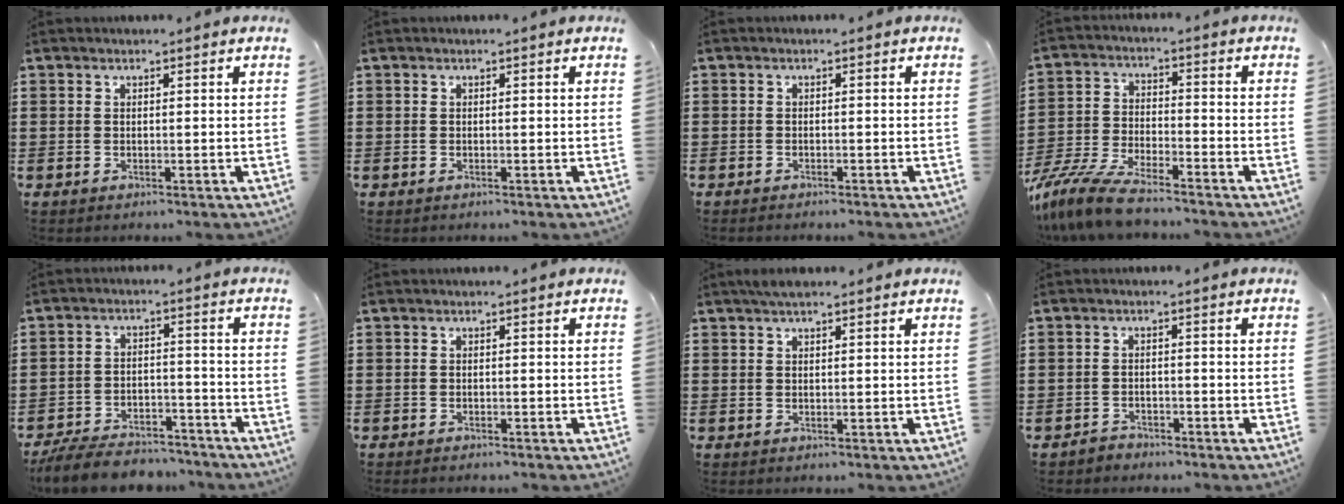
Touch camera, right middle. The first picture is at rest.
{"total": 0.0}
{"total": 0.8, "force": [-0.8, 0.1, 0.1], "torque": [-0.004, 0.000, -0.017]}
{"total": 8.3, "force": [-7.7, 1.0, 3.1], "torque": [-0.080, 0.003, -0.154]}
{"total": 7.4, "force": [-7.0, 1.5, 1.9], "torque": [-0.039, 0.015, -0.138]}
{"total": 0.8, "force": [-0.8, 0.1, 0.1], "torque": [-0.004, -0.001, -0.017]}
{"total": 1.2, "force": [0.8, 0.4, 0.8], "torque": [-0.017, 0.002, 0.015]}
{"total": 2.2, "force": [-2.1, 0.6, -0.2], "torque": [-0.003, 0.002, -0.047]}